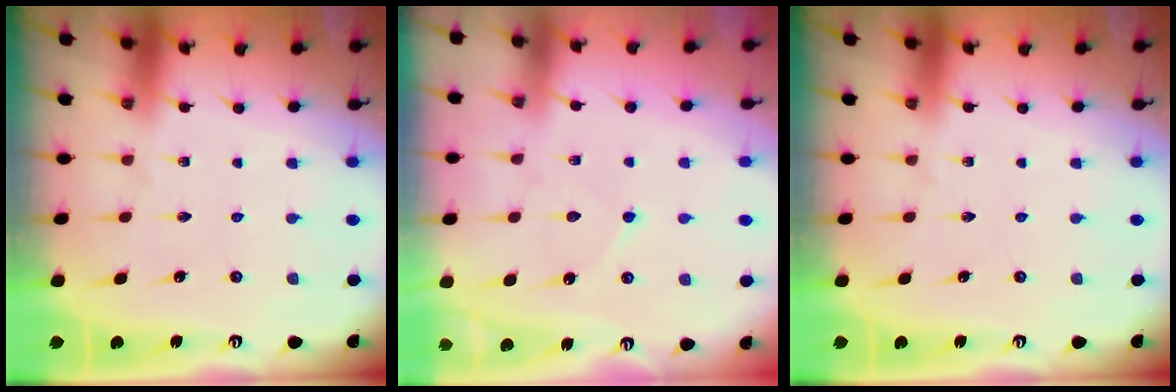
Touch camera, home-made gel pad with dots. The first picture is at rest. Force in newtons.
{"total": 4.4, "press": 4.4, "slide": 0.5}
{"total": 0.0}